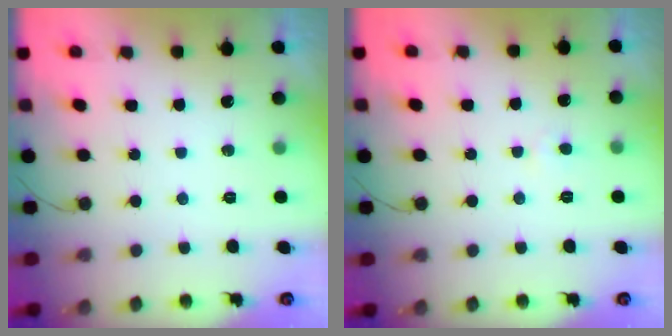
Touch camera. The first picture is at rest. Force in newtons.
{"total": 2.6, "press": 2.6, "slide": 0.3}